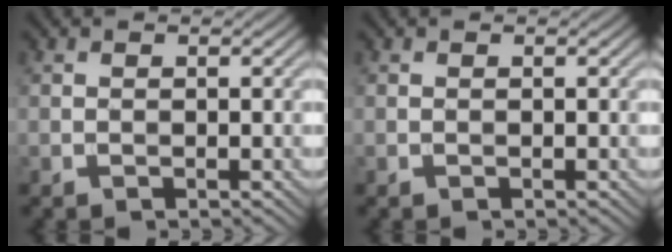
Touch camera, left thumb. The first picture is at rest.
{"total": 0.0}